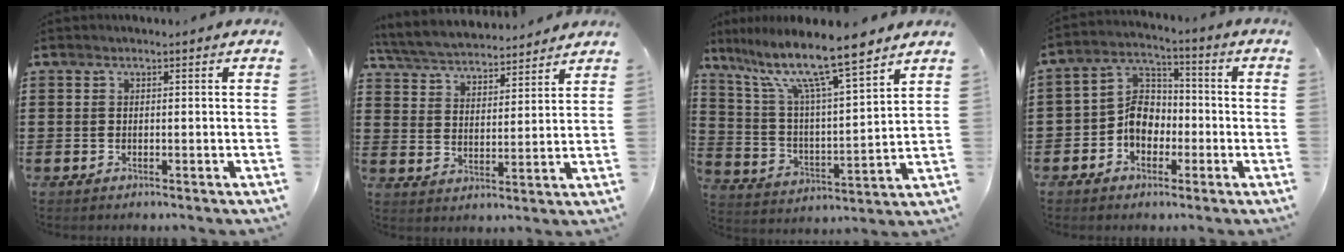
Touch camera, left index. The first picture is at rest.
{"total": 5.3, "force": [5.2, 0.5, 0.9], "torque": [-0.042, -0.030, 0.088]}
{"total": 12.0, "force": [9.4, 1.0, 7.4], "torque": [-0.166, -0.050, 0.156]}
{"total": 7.0, "force": [-2.2, 5.5, 3.7], "torque": [-0.096, 0.012, -0.048]}